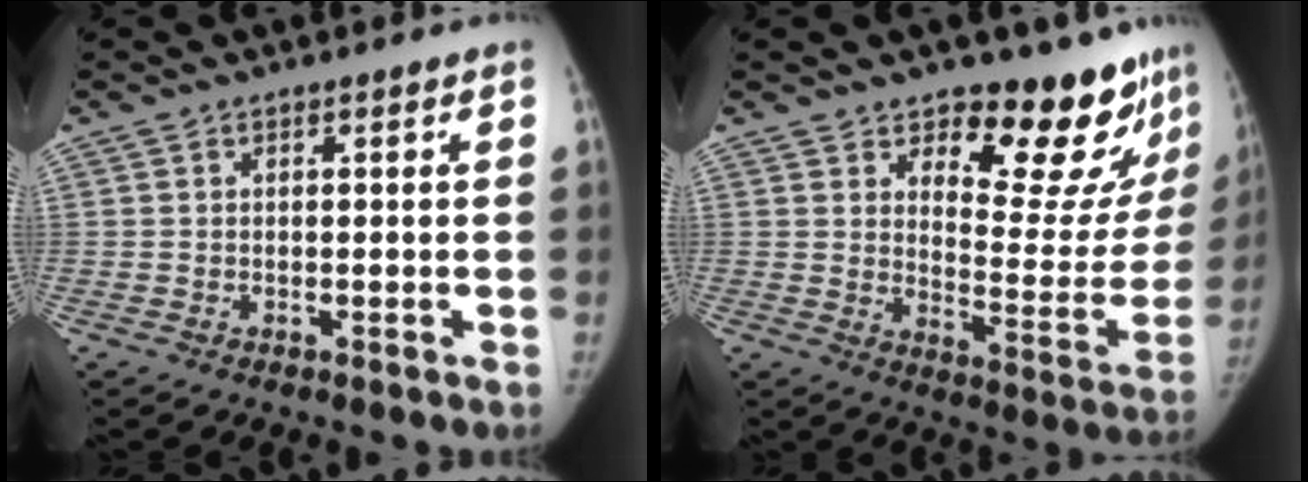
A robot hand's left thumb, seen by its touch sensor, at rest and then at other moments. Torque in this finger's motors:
{"motor_torque": [0.31, 0.37, 0.36, 0.21, 0.05]}